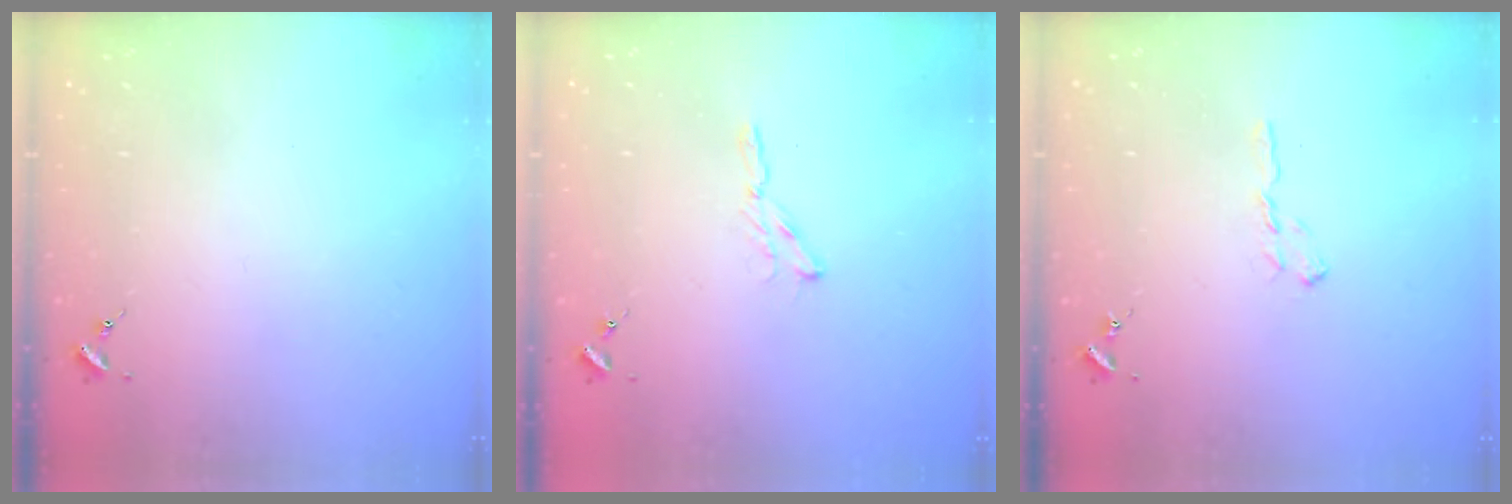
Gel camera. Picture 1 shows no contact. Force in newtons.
{"total": 2.9, "press": 2.9, "slide": 0.3}
{"total": 5.5, "press": 5.5, "slide": 0.6}